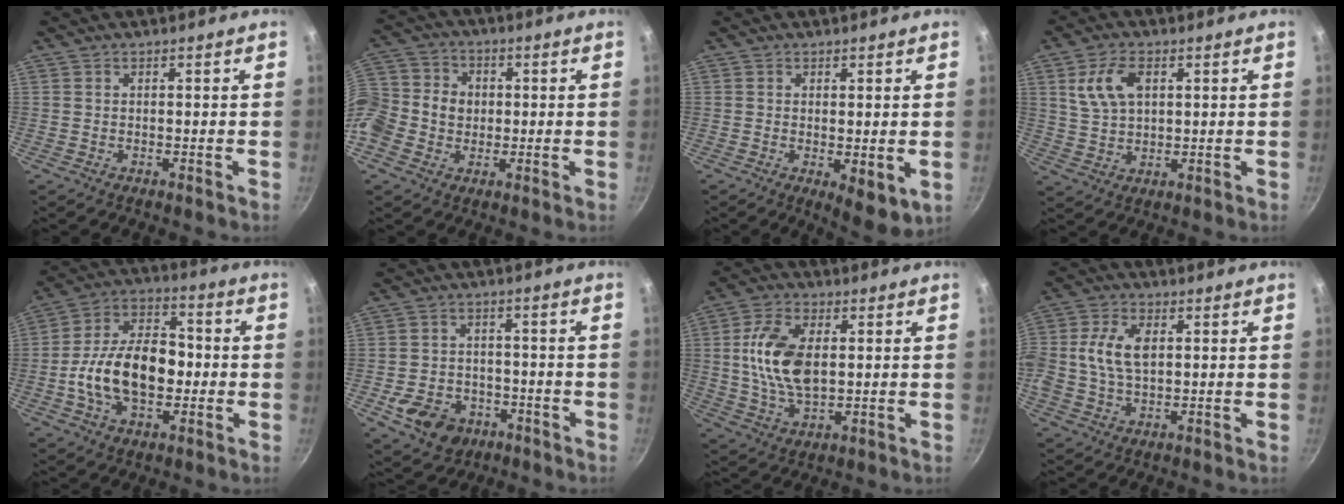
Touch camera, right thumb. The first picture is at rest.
{"total": 16.4, "force": [-1.2, 14.1, 8.1], "torque": [-0.180, 0.041, -0.035]}
{"total": 6.3, "force": [-0.7, 2.5, 5.7], "torque": [-0.072, -0.019, -0.003]}
{"total": 8.1, "force": [2.7, 4.9, 5.9], "torque": [-0.107, -0.003, 0.053]}
{"total": 17.3, "force": [-2.3, 10.9, 13.3], "torque": [-0.197, 0.036, -0.052]}
{"total": 10.7, "force": [-4.6, 8.1, 5.3], "torque": [-0.073, 0.028, -0.065]}
{"total": 12.8, "force": [1.5, 7.3, 10.4], "torque": [-0.188, 0.003, 0.028]}
{"total": 9.0, "force": [1.1, 5.5, 7.1], "torque": [-0.133, 0.014, 0.013]}